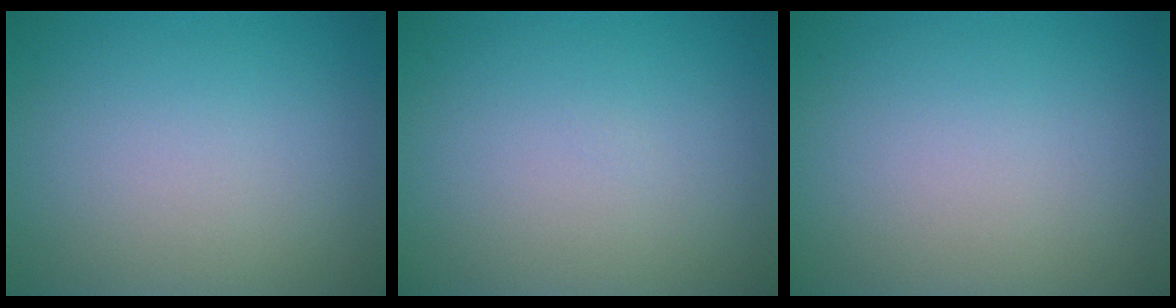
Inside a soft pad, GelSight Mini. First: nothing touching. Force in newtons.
{"total": 0.0}
{"total": 0.0}